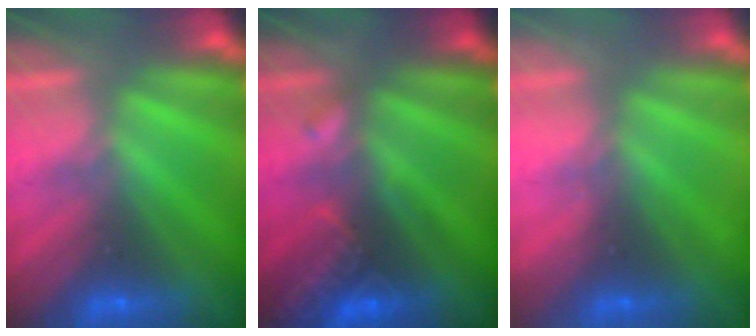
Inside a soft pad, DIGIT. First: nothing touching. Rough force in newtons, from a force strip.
{"total": 2.8}
{"total": 2.2}